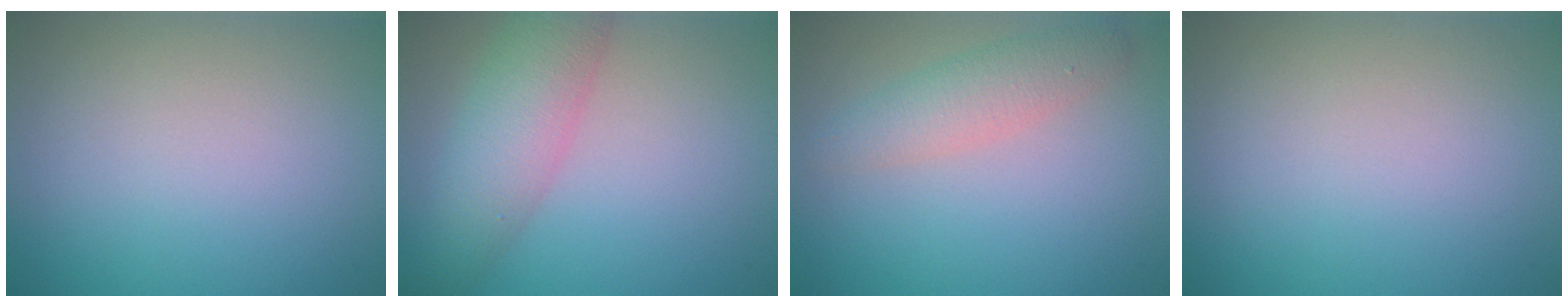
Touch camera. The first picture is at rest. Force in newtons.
{"total": 5.5, "press": 5.5, "slide": 0.3}
{"total": 2.8, "press": 2.8, "slide": 0.1}
{"total": 0.0}